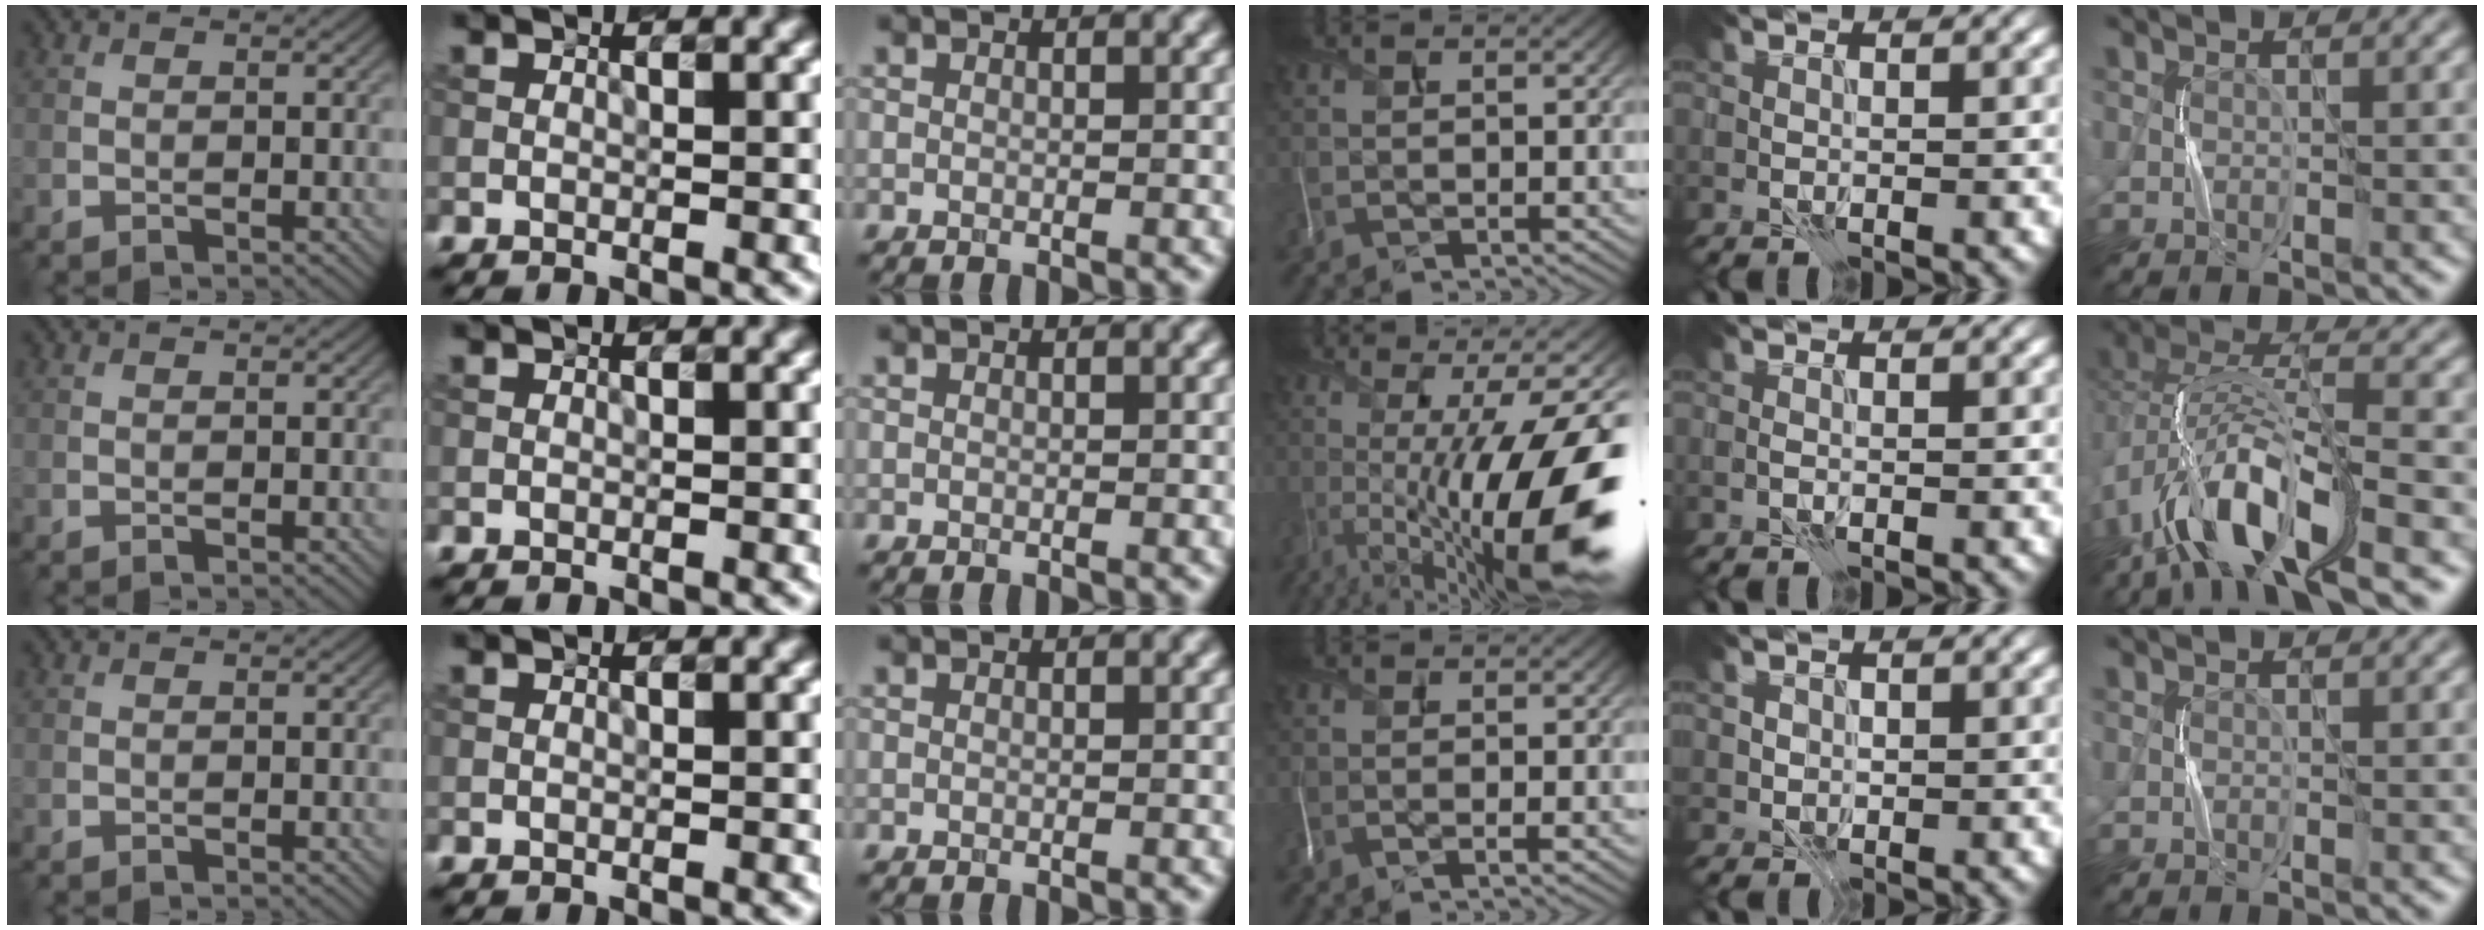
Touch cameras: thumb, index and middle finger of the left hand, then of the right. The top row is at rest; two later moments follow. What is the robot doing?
{"motion": "press", "object": "grip strengthener"}